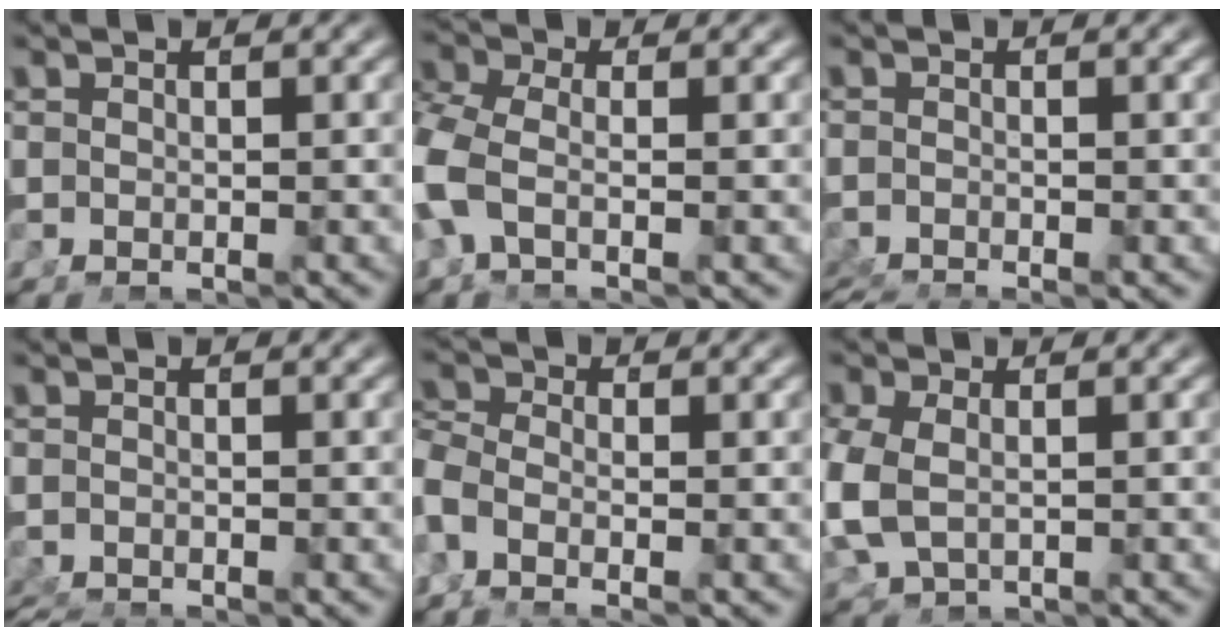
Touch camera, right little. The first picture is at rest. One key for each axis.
{"total": 3.7, "fx": -0.8, "fy": 1.9, "fz": 3.1, "tx": -0.091, "ty": -0.018, "tz": -0.005}
{"total": 2.6, "fx": -2.2, "fy": 1.0, "fz": 1.0, "tx": -0.024, "ty": -0.013, "tz": -0.031}
{"total": 1.5, "fx": -1.5, "fy": 0.0, "fz": 0.3, "tx": -0.010, "ty": -0.011, "tz": -0.020}
{"total": 3.2, "fx": -1.1, "fy": 1.9, "fz": 2.4, "tx": -0.067, "ty": -0.010, "tz": -0.016}
{"total": 2.9, "fx": 0.0, "fy": 1.6, "fz": 2.4, "tx": -0.073, "ty": -0.011, "tz": 0.017}